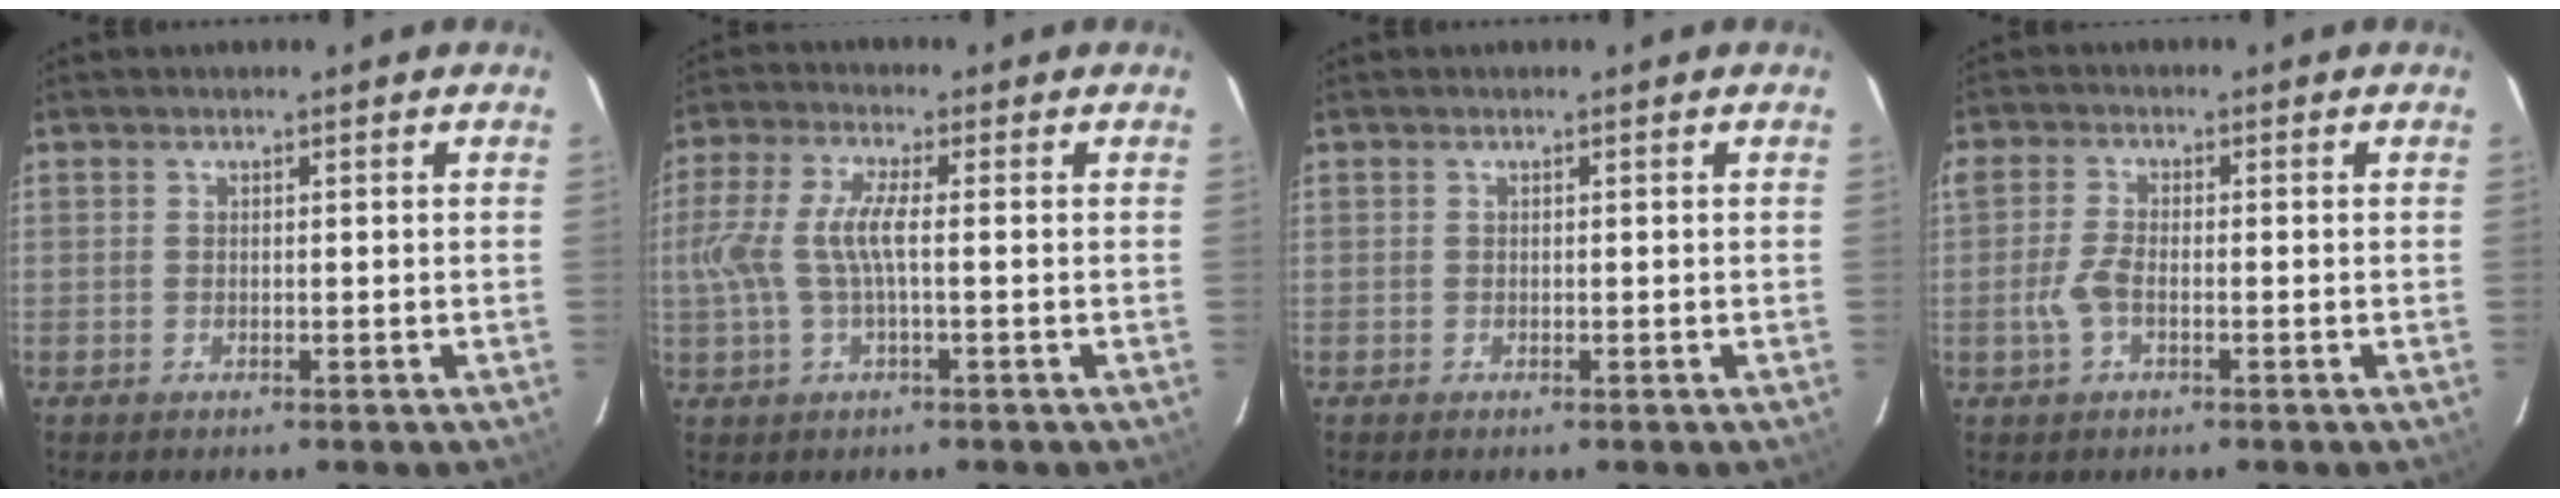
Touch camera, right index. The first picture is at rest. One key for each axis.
{"total": 7.8, "fx": -0.4, "fy": 2.0, "fz": 7.5, "tx": -0.163, "ty": 0.005, "tz": -0.002}
{"total": 0.0}
{"total": 3.8, "fx": -1.3, "fy": 1.8, "fz": 3.1, "tx": -0.077, "ty": 0.003, "tz": -0.027}